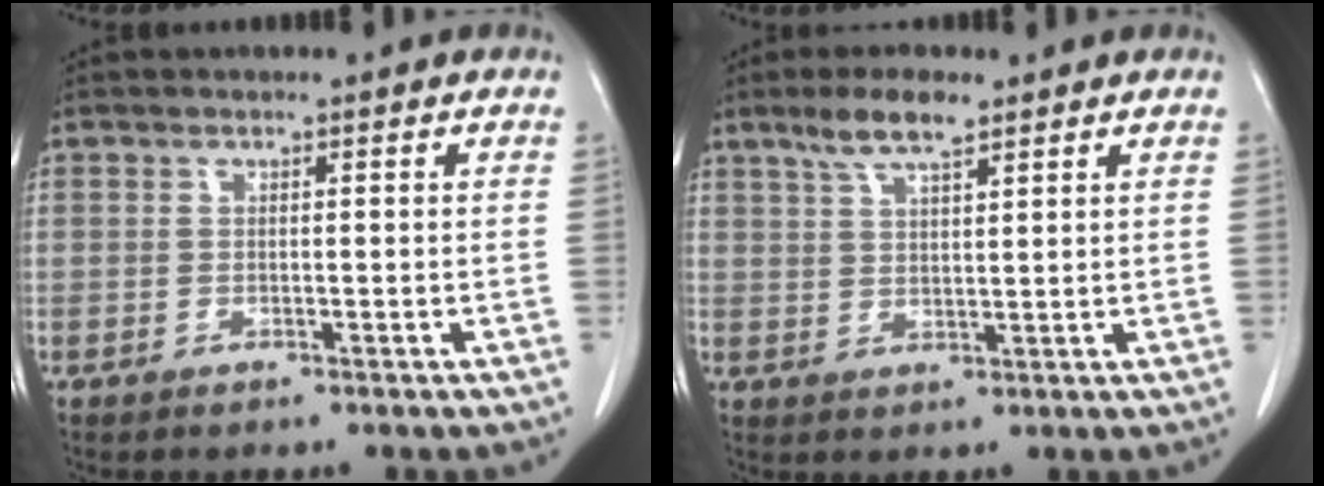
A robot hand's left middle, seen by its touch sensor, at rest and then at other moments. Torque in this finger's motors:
{"motor_torque": [0.81, -0.70, 0.08, 0.05]}